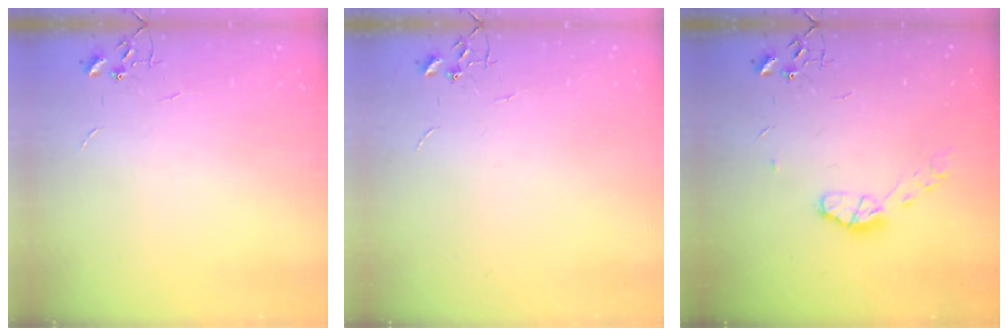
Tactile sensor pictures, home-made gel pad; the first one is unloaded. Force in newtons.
{"total": 0.0}
{"total": 7.5, "press": 7.5, "slide": 0.5}